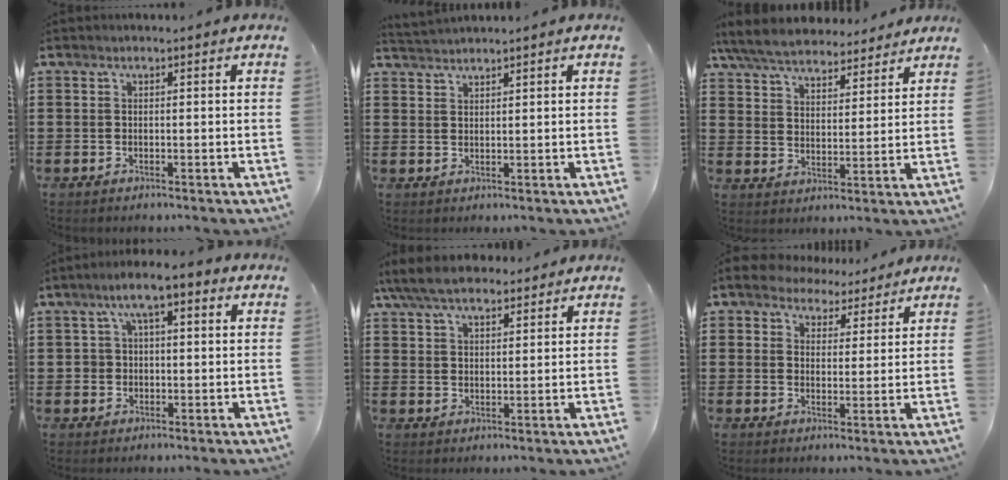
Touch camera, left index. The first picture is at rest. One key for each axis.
{"total": 1.7, "fx": 1.7, "fy": -0.2, "fz": 0.0, "tx": -0.004, "ty": 0.002, "tz": 0.035}
{"total": 6.6, "fx": 6.2, "fy": 1.3, "fz": 1.8, "tx": -0.063, "ty": -0.026, "tz": 0.110}
{"total": 5.7, "fx": 2.3, "fy": 3.0, "fz": 4.3, "tx": -0.094, "ty": 0.009, "tz": 0.035}
{"total": 7.2, "fx": 6.1, "fy": 2.3, "fz": 3.2, "tx": -0.080, "ty": -0.006, "tz": 0.115}
{"total": 5.4, "fx": 5.0, "fy": 2.1, "fz": 0.3, "tx": -0.032, "ty": -0.008, "tz": 0.095}